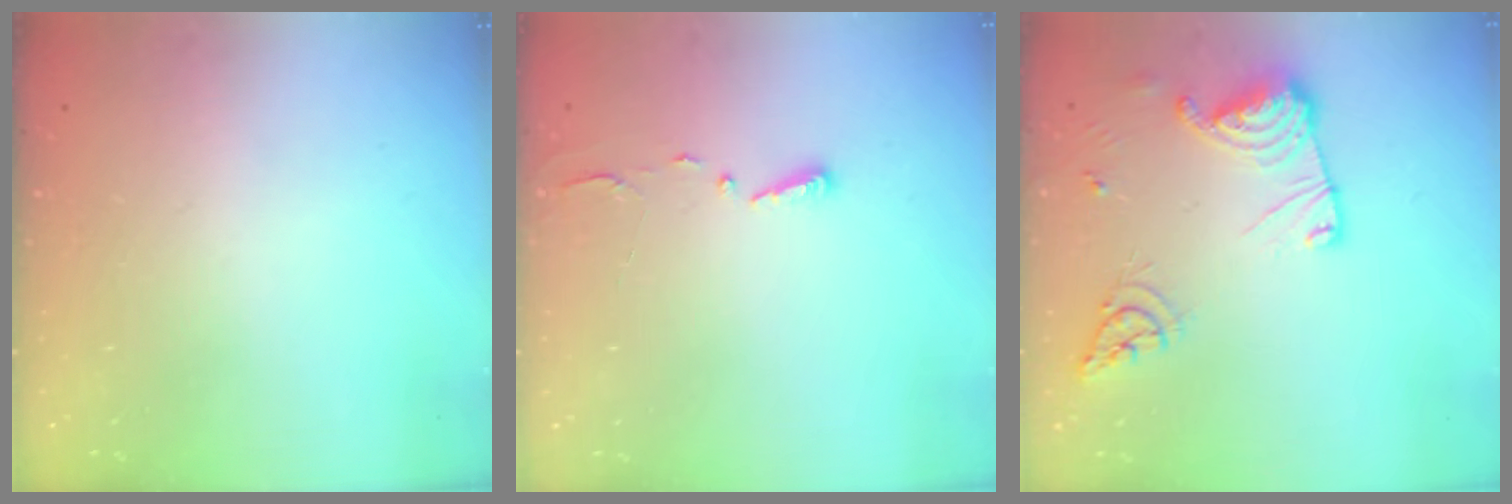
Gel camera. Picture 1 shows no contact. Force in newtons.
{"total": 2.7, "press": 2.7, "slide": 0.4}
{"total": 15.0, "press": 14.9, "slide": 1.5}